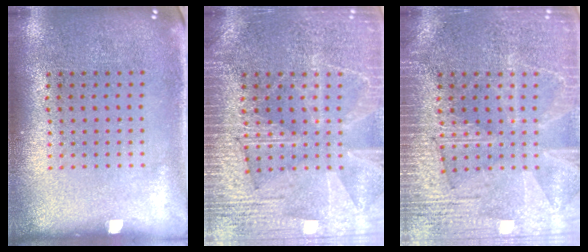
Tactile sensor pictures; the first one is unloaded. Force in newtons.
{"total": 5.6, "press": 5.5, "slide": 0.7}
{"total": 5.0, "press": 4.9, "slide": 0.6}